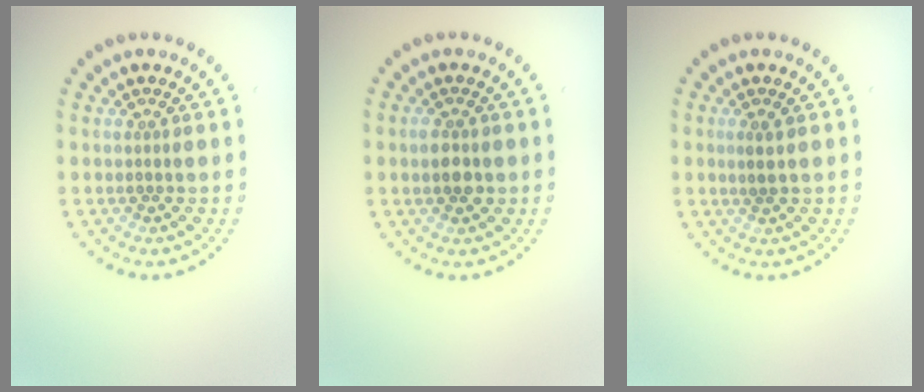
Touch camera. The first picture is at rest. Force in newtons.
{"total": 1.9, "press": 1.9, "slide": 0.1}
{"total": 1.2, "press": 1.0, "slide": 0.7}